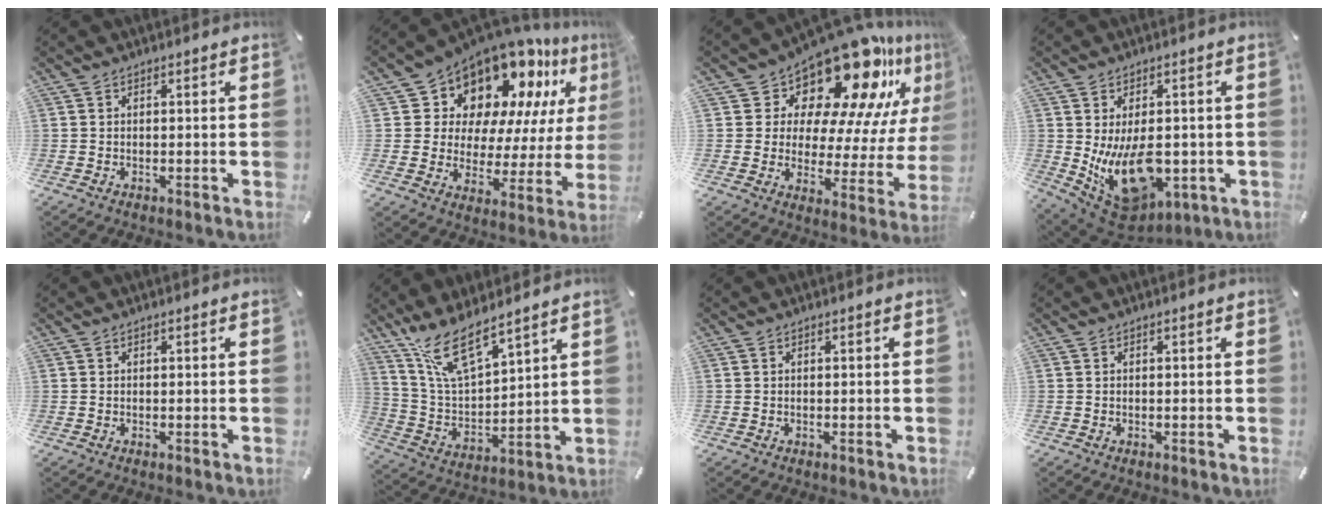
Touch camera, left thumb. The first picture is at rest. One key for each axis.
{"total": 15.6, "fx": 12.5, "fy": 8.2, "fz": 4.5, "tx": -0.085, "ty": -0.118, "tz": 0.216}
{"total": 20.1, "fx": 15.4, "fy": 8.8, "fz": 9.5, "tx": -0.136, "ty": -0.138, "tz": 0.255}
{"total": 15.9, "fx": -1.0, "fy": 10.4, "fz": 12.0, "tx": -0.220, "ty": -0.027, "tz": -0.007}
{"total": 0.0}
{"total": 12.3, "fx": 10.0, "fy": 3.4, "fz": 6.4, "tx": -0.152, "ty": -0.055, "tz": 0.182}
{"total": 0.0}
{"total": 0.0}